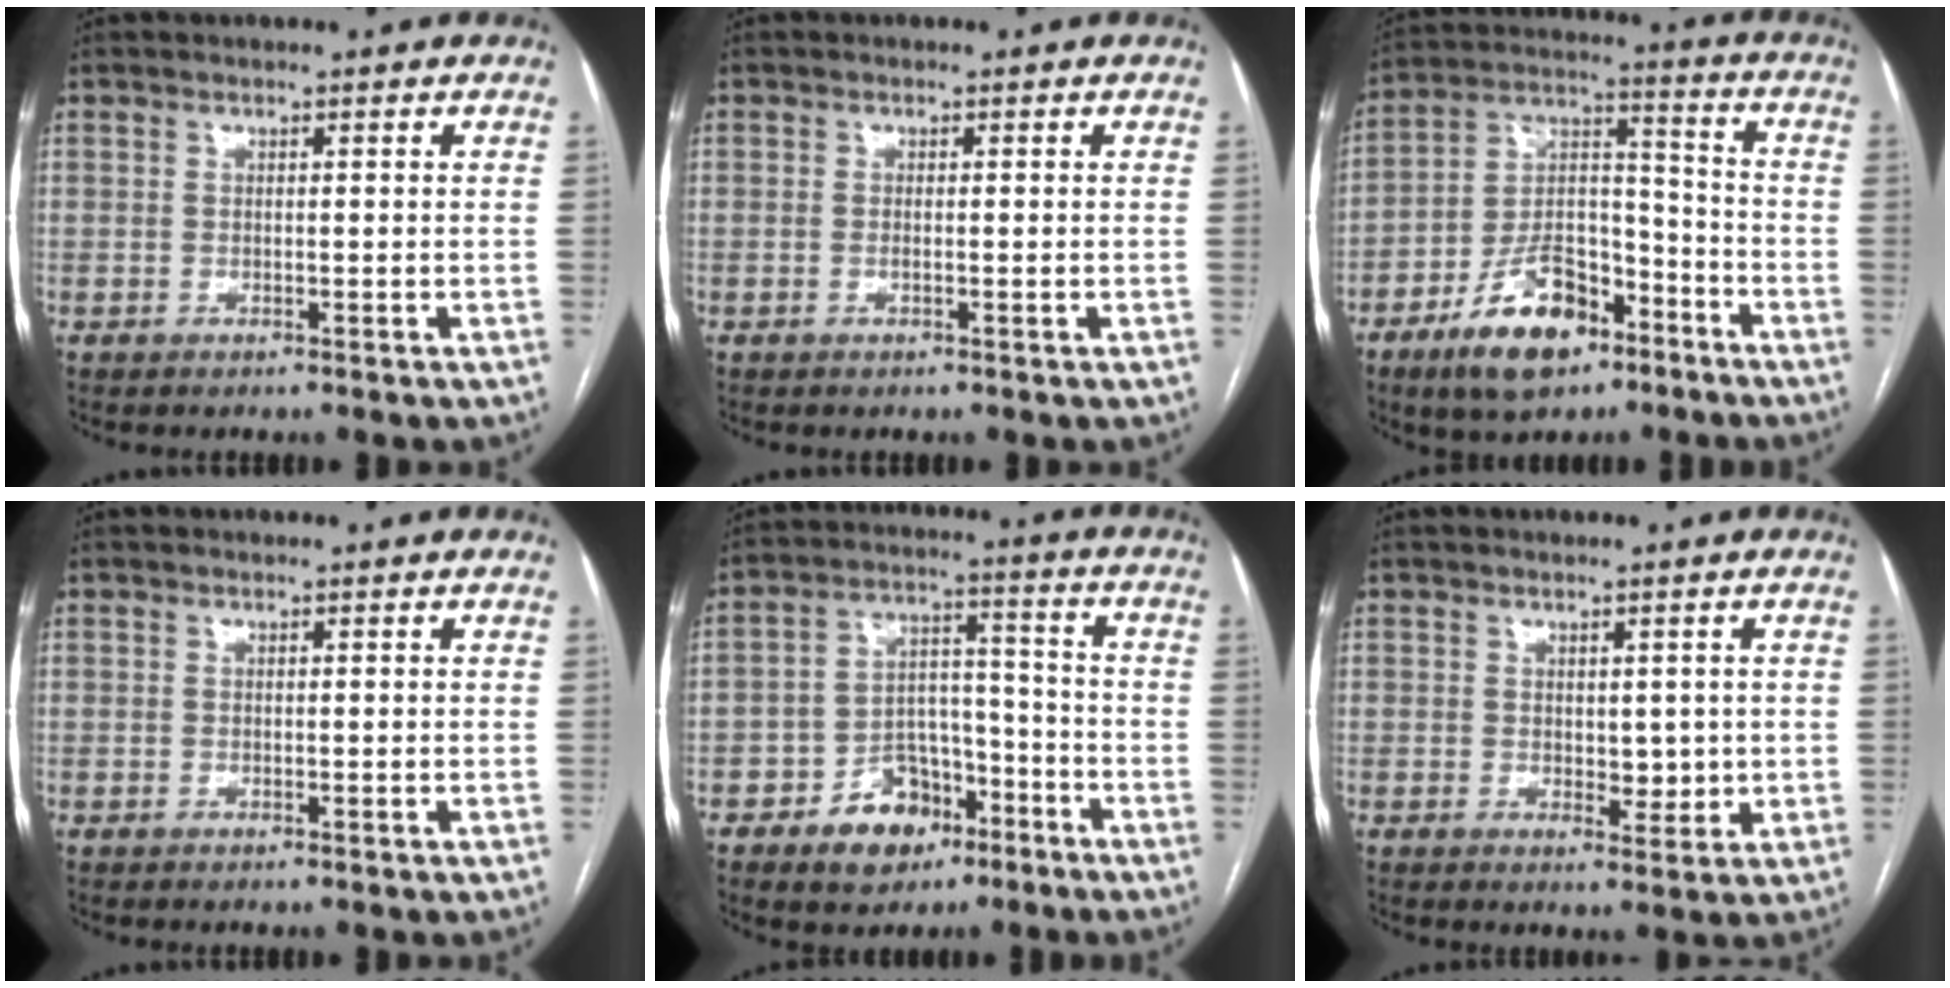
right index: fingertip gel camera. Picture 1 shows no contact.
{"total": 0.8, "force": [-0.1, 0.1, 0.8], "torque": [-0.017, -0.002, -0.001]}
{"total": 14.2, "force": [-8.6, 6.9, 9.0], "torque": [-0.162, 0.015, -0.147]}
{"total": 0.0}
{"total": 9.9, "force": [-5.7, 6.5, 4.9], "torque": [-0.075, 0.027, -0.087]}
{"total": 3.3, "force": [0.3, 2.1, 2.5], "torque": [-0.030, -0.006, 0.011]}